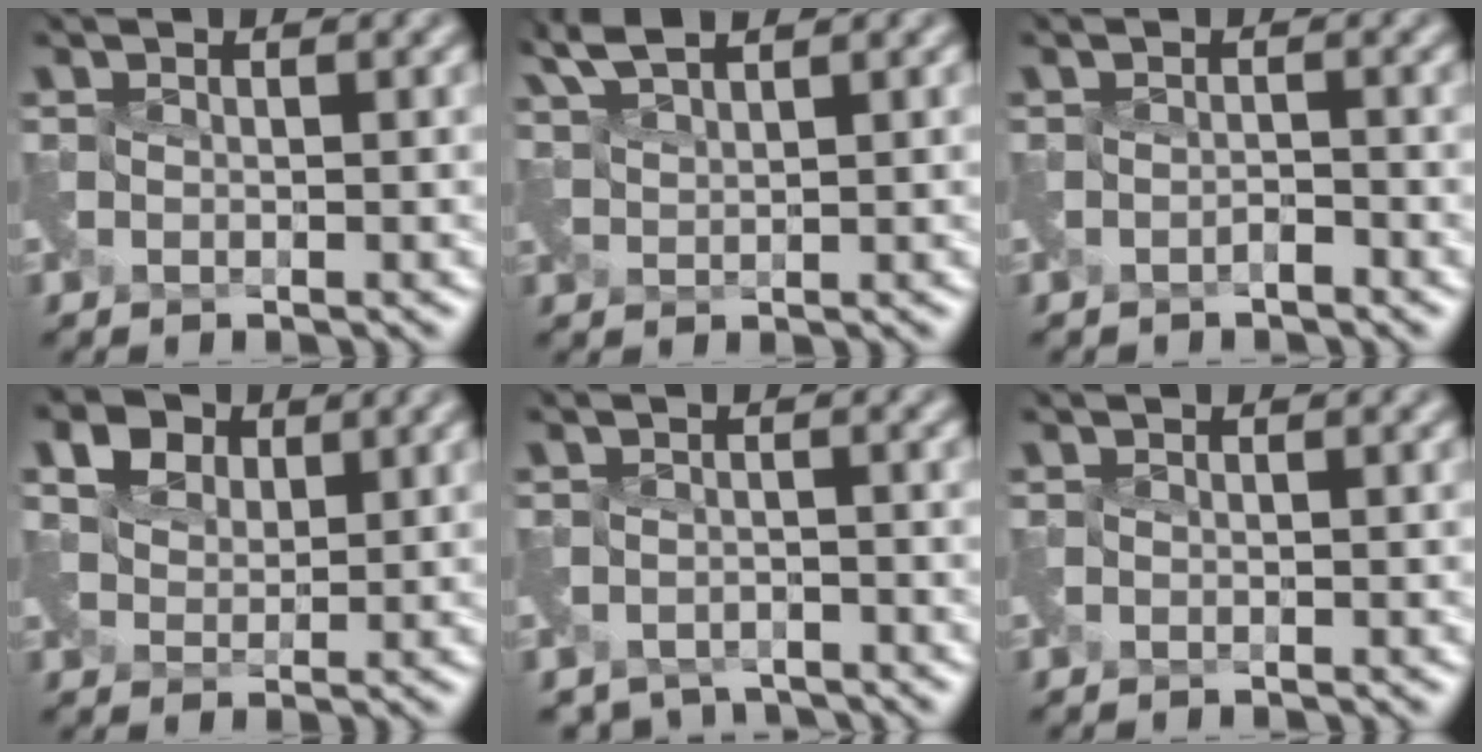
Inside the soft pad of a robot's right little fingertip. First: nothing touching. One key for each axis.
{"total": 3.5, "fx": 3.3, "fy": 0.0, "fz": 1.4, "tx": -0.039, "ty": 0.016, "tz": 0.069}
{"total": 0.8, "fx": -0.7, "fy": 0.2, "fz": 0.3, "tx": -0.003, "ty": -0.005, "tz": -0.014}
{"total": 4.3, "fx": 3.1, "fy": 2.4, "fz": 1.8, "tx": -0.045, "ty": 0.004, "tz": 0.056}
{"total": 3.0, "fx": -2.7, "fy": 1.4, "fz": 0.5, "tx": 0.003, "ty": -0.015, "tz": -0.046}
{"total": 0.0}